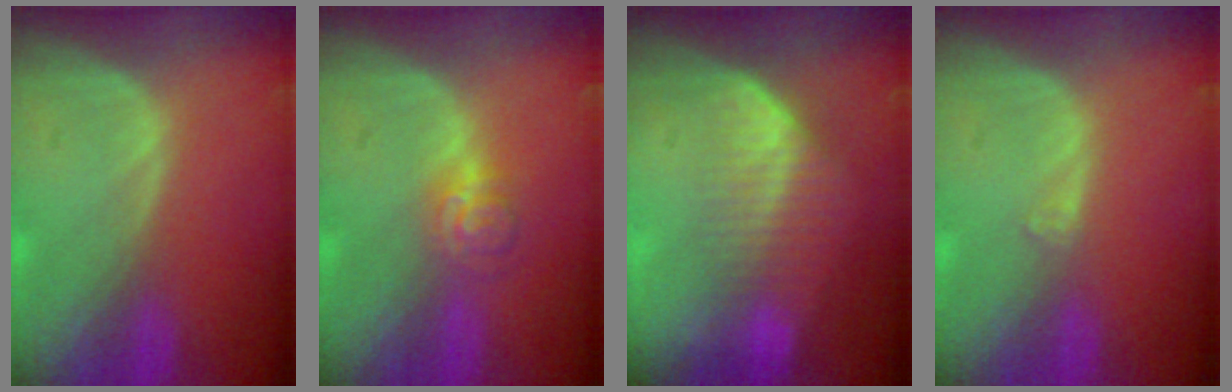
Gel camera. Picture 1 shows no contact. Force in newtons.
{"total": 3.6, "press": 3.5, "slide": 0.5}
{"total": 7.4, "press": 6.3, "slide": 3.9}
{"total": 0.6, "press": 0.5, "slide": 0.2}